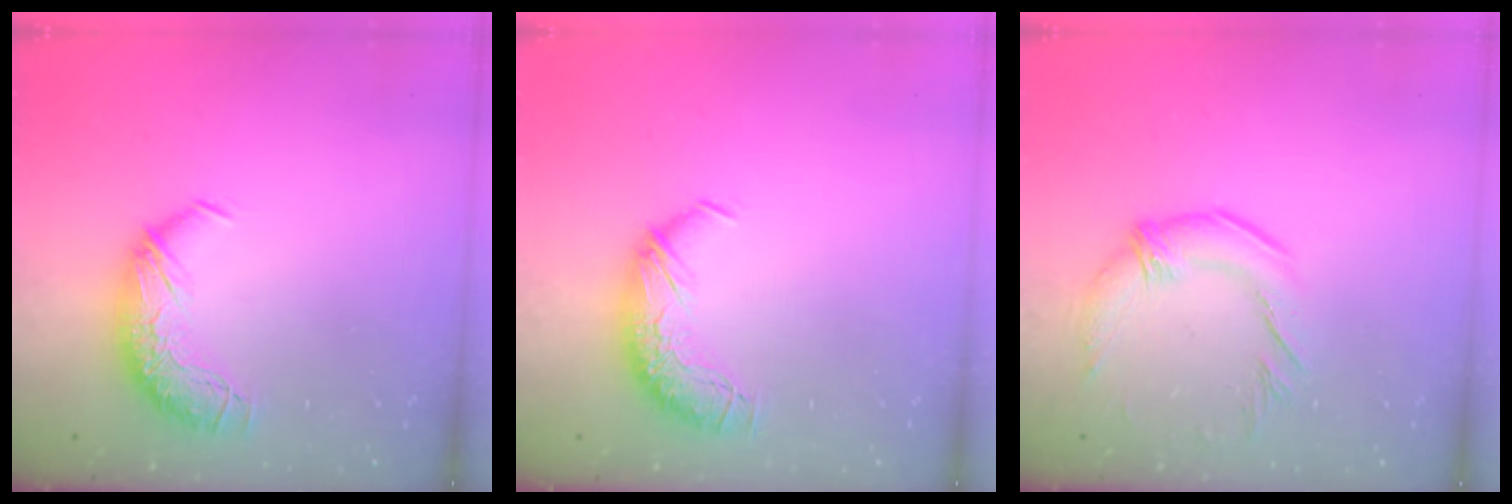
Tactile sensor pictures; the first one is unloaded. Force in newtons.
{"total": 0.0}
{"total": 2.3, "press": 1.8, "slide": 1.4}